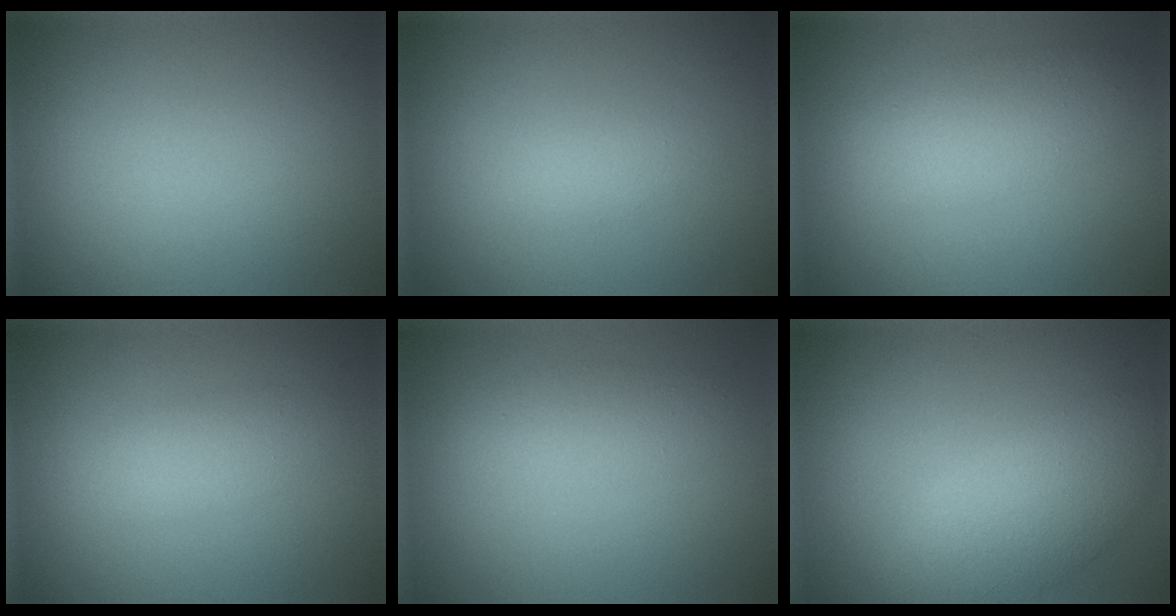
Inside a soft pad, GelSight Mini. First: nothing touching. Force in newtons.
{"total": 1.3, "press": 1.3, "slide": 0.0}
{"total": 4.1, "press": 4.1, "slide": 0.2}
{"total": 2.2, "press": 2.2, "slide": 0.2}
{"total": 2.4, "press": 2.4, "slide": 0.0}
{"total": 5.0, "press": 5.0, "slide": 0.4}